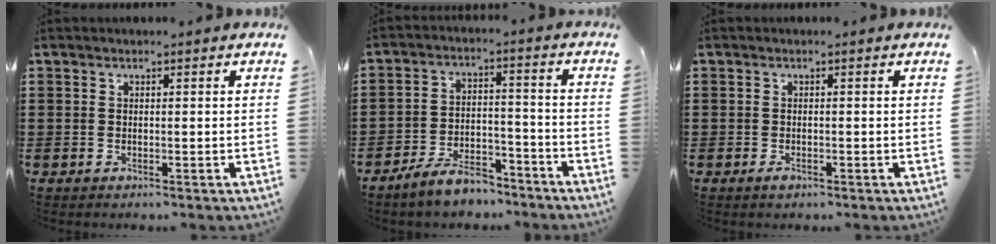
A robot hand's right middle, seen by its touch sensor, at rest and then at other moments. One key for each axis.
{"total": 6.8, "fx": -6.1, "fy": 1.7, "fz": 2.5, "tx": -0.049, "ty": 0.008, "tz": -0.115}
{"total": 0.7, "fx": -0.5, "fy": 0.3, "fz": 0.3, "tx": -0.009, "ty": -0.005, "tz": -0.009}